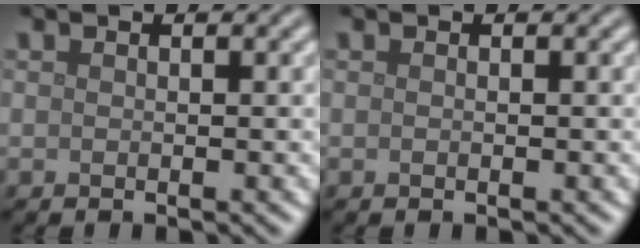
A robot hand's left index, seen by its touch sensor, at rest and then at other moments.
{"total": 0.0}